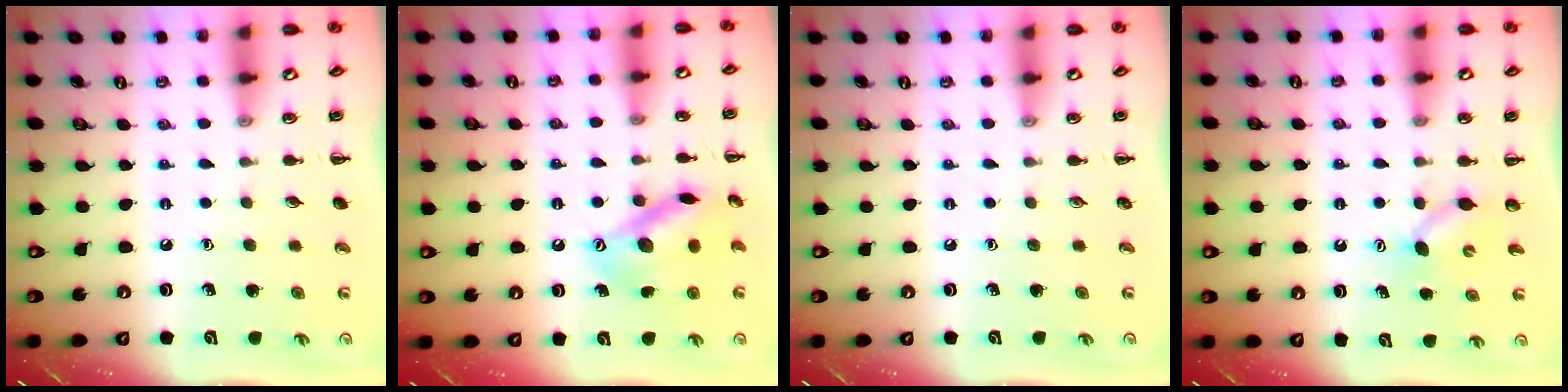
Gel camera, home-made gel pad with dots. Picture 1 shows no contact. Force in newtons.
{"total": 14.3, "press": 14.3, "slide": 0.8}
{"total": 0.0}
{"total": 4.6, "press": 4.4, "slide": 1.1}